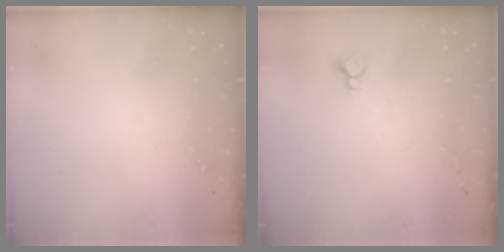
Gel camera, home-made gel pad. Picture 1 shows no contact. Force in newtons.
{"total": 3.2, "press": 3.2, "slide": 0.2}